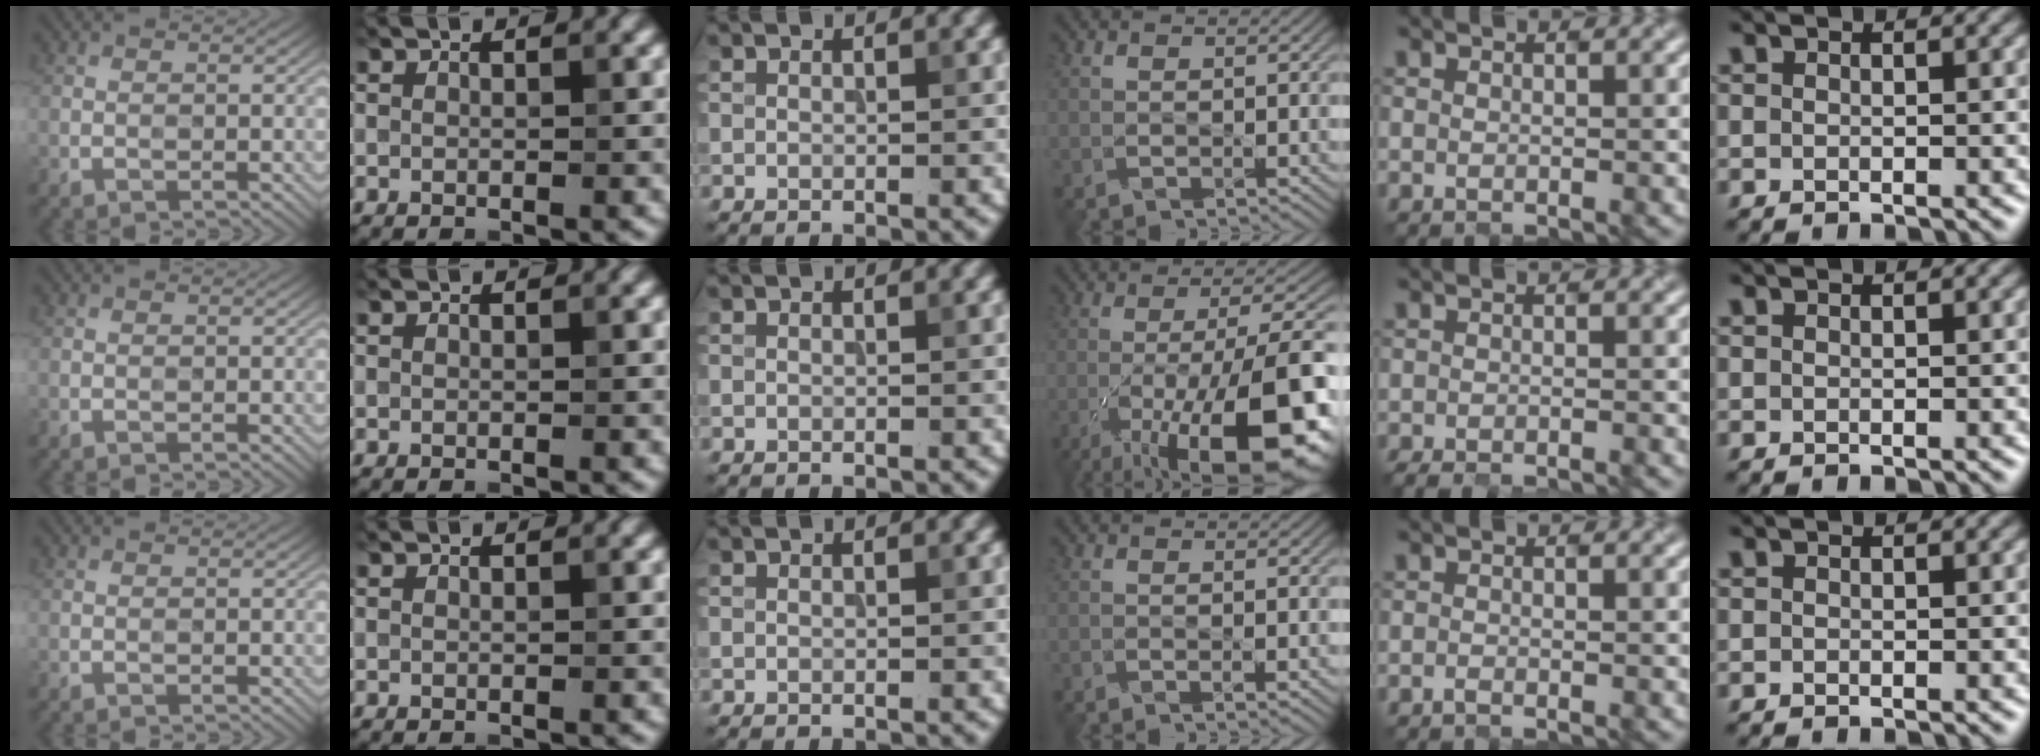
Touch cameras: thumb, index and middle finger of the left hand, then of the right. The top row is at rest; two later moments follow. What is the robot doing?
{"motion": "open", "object": "folder"}